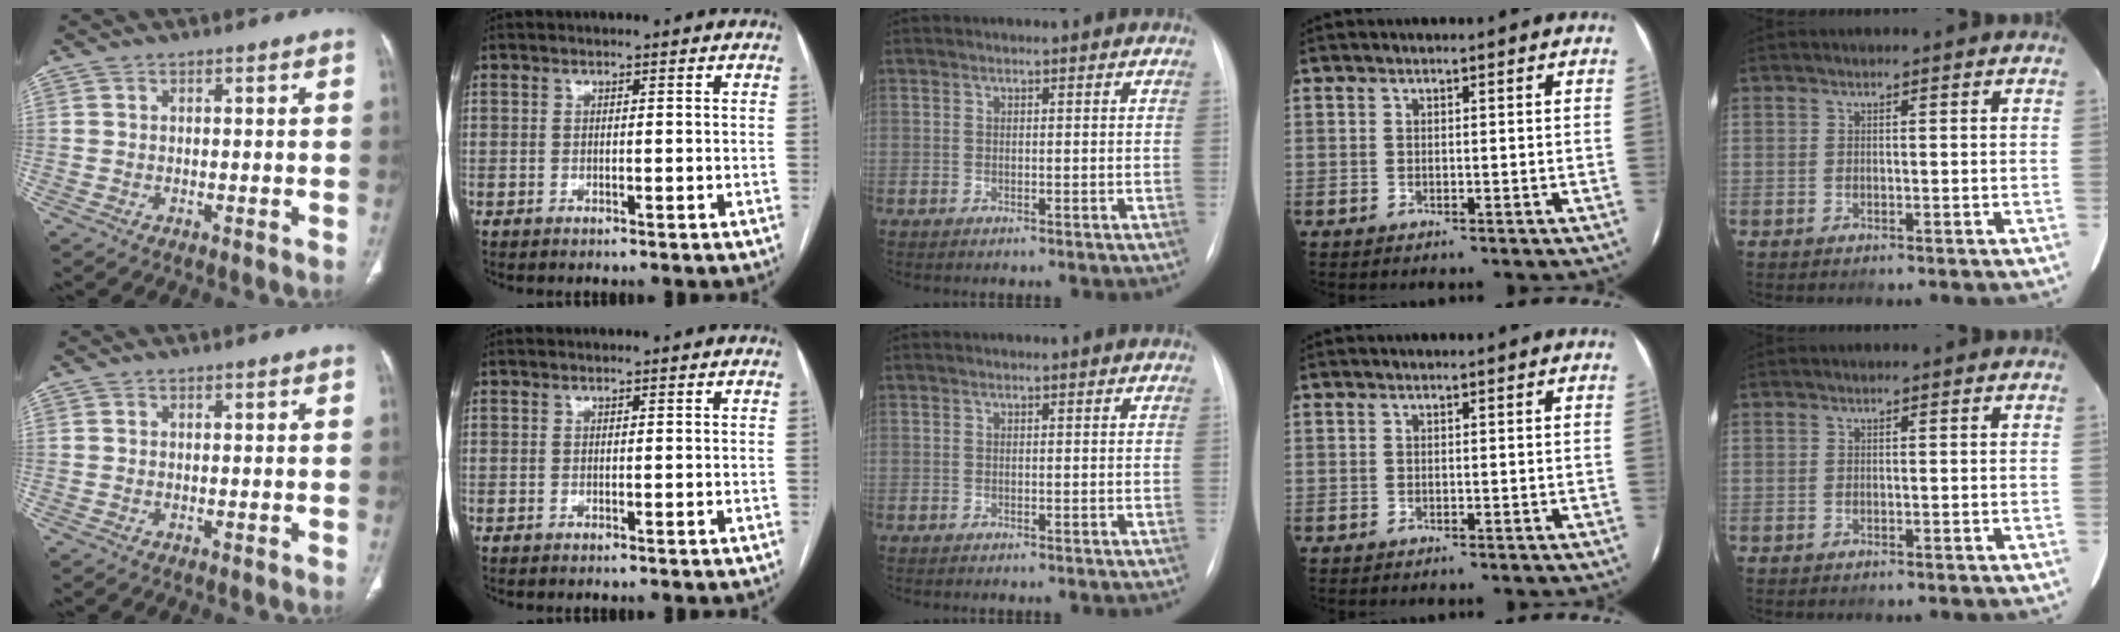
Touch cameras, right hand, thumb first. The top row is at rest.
{}